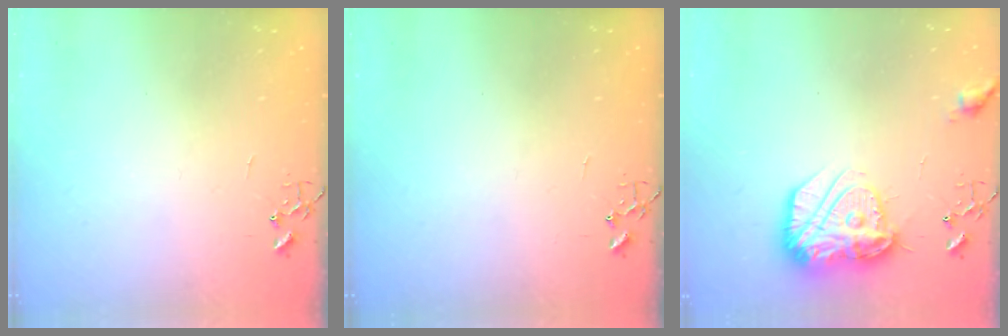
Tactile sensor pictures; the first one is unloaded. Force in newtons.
{"total": 0.0}
{"total": 17.4, "press": 17.4, "slide": 1.3}